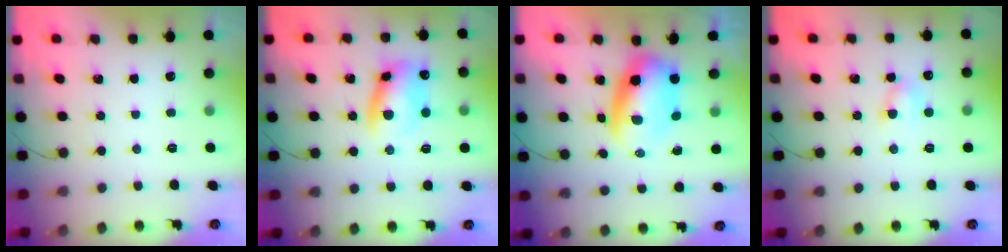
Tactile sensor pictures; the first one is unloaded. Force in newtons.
{"total": 10.5, "press": 10.4, "slide": 1.6}
{"total": 7.3, "press": 7.1, "slide": 1.9}
{"total": 4.3, "press": 4.2, "slide": 0.8}